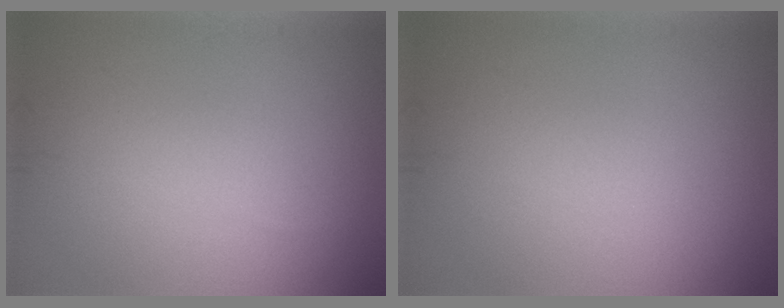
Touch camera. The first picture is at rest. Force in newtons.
{"total": 0.0}